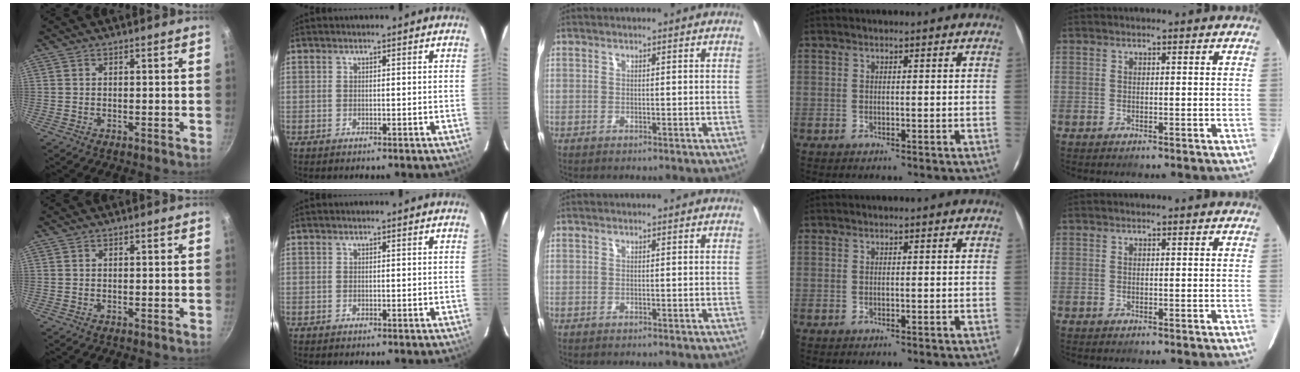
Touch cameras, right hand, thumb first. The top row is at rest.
{}